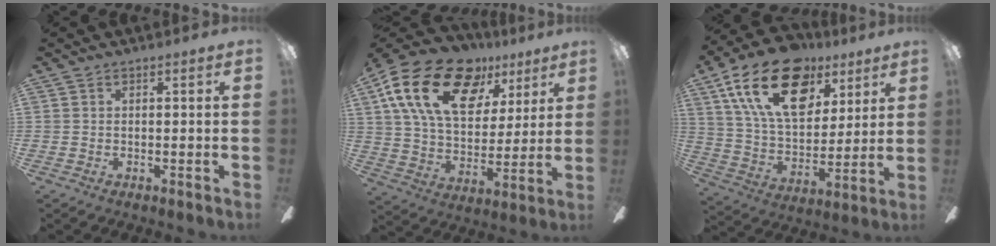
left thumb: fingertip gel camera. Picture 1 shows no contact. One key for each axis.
{"total": 23.4, "fx": 12.1, "fy": 13.5, "fz": 14.9, "tx": -0.261, "ty": -0.049, "tz": 0.216}
{"total": 24.2, "fx": 12.1, "fy": 14.3, "fz": 15.3, "tx": -0.273, "ty": -0.046, "tz": 0.211}